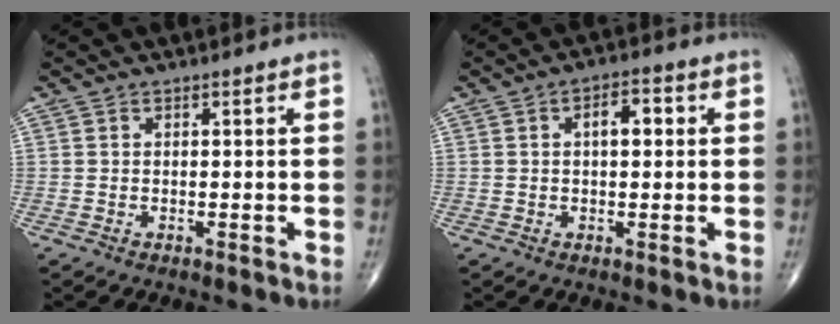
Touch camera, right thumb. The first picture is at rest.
{"total": 4.6, "force": [0.8, 2.3, 3.9], "torque": [-0.051, 0.010, 0.008]}